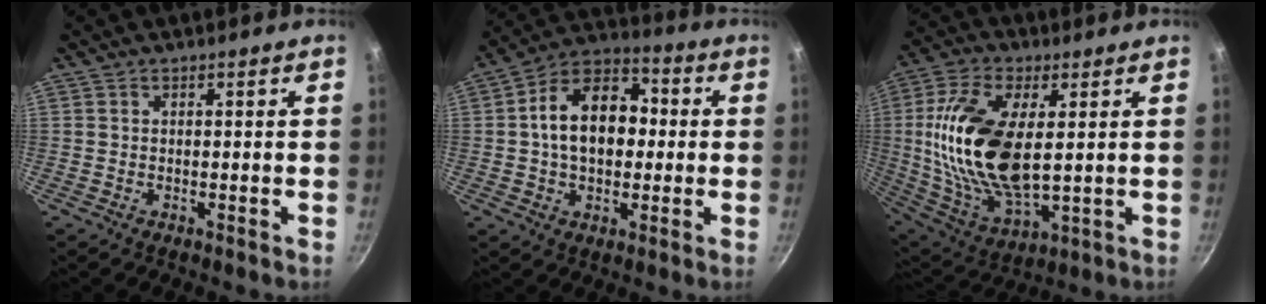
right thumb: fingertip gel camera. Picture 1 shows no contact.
{"total": 15.5, "force": [0.7, 10.6, 11.3], "torque": [-0.143, 0.032, -0.007]}
{"total": 21.3, "force": [2.7, 10.6, 18.3], "torque": [-0.358, -0.008, 0.055]}